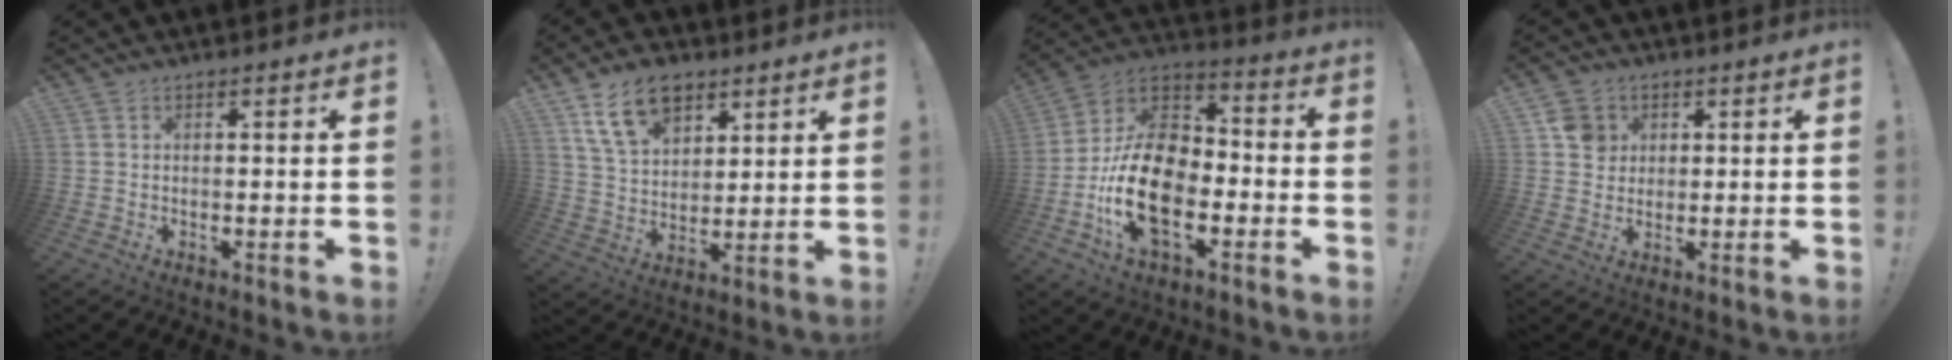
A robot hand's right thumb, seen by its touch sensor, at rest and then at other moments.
{"total": 13.8, "force": [7.9, 8.8, 7.1], "torque": [-0.117, -0.028, 0.151]}
{"total": 21.1, "force": [-6.3, 13.2, 15.2], "torque": [-0.284, 0.033, -0.100]}
{"total": 7.0, "force": [2.5, 6.3, 1.7], "torque": [-0.009, -0.002, 0.048]}